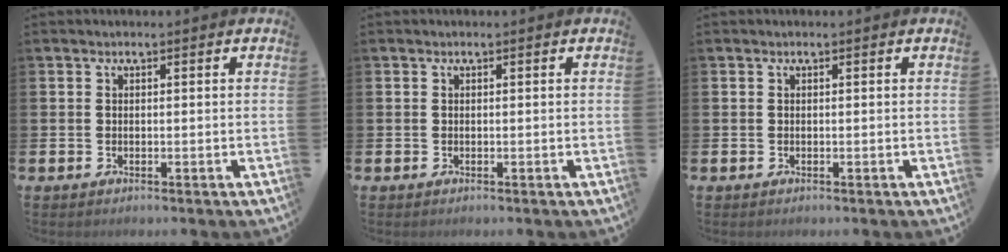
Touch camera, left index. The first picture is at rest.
{"total": 0.0}
{"total": 0.0}